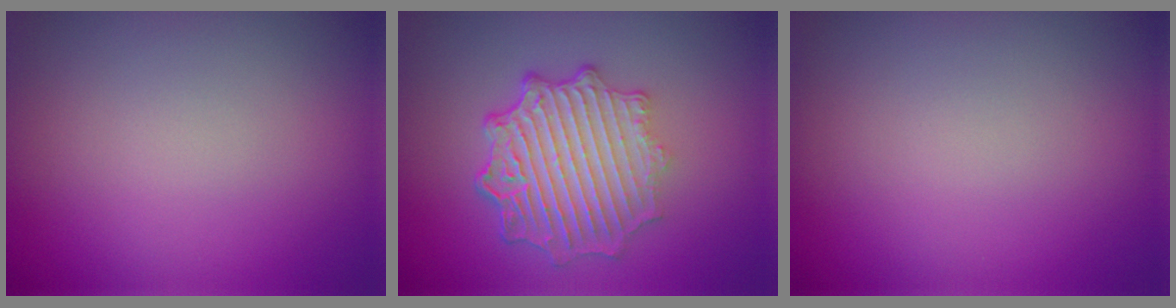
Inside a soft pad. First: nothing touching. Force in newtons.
{"total": 7.0, "press": 5.3, "slide": 4.6}
{"total": 0.0}